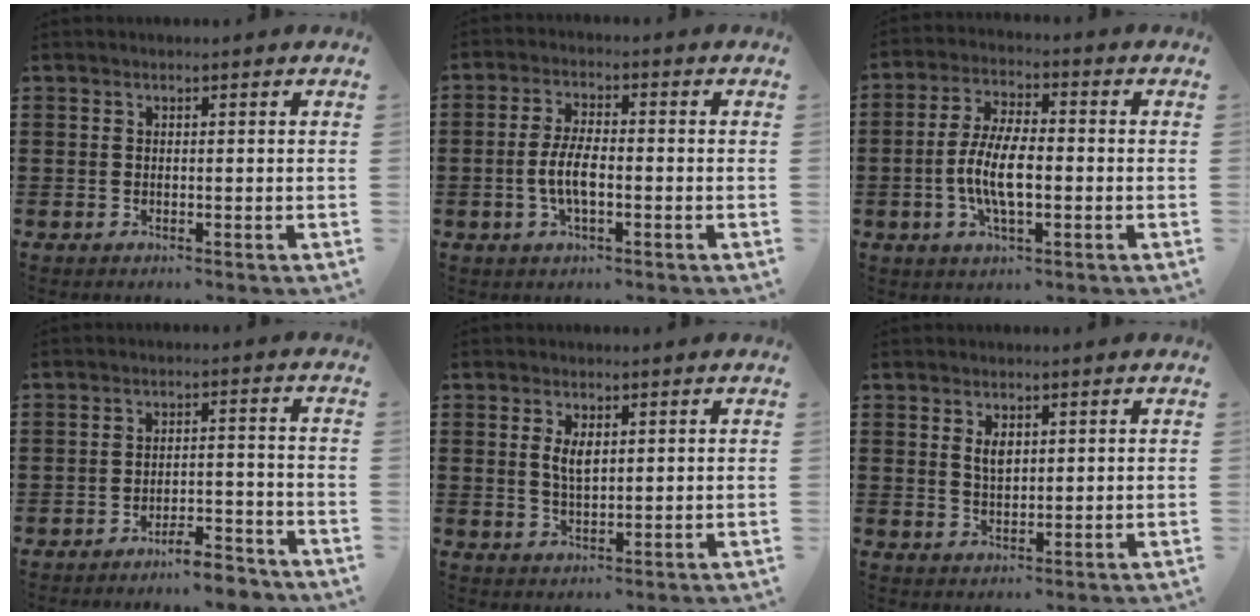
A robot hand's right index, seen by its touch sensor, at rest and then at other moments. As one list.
[{"total": 5.3, "force": [-1.2, 1.9, 4.8], "torque": [-0.111, -0.002, -0.030]}, {"total": 8.4, "force": [-1.5, 3.1, 7.6], "torque": [-0.172, -0.007, -0.036]}, {"total": 4.6, "force": [-4.4, 0.3, 1.5], "torque": [-0.026, 0.001, -0.086]}, {"total": 3.1, "force": [0.9, 1.3, 2.7], "torque": [-0.057, 0.005, 0.015]}, {"total": 2.5, "force": [1.1, 1.3, 1.9], "torque": [-0.033, 0.000, 0.018]}]